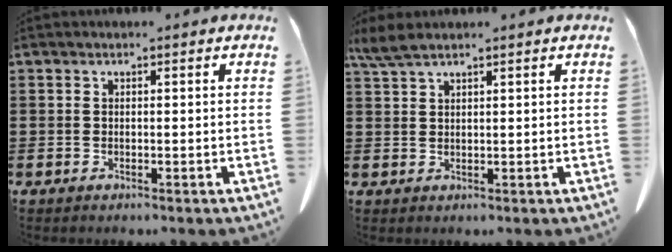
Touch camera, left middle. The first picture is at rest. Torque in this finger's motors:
{"motor_torque": [0.30, -0.21, 0.14, 0.04]}